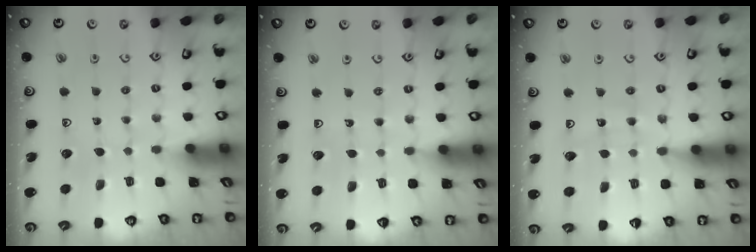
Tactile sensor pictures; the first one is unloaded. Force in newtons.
{"total": 3.5, "press": 2.7, "slide": 2.2}
{"total": 9.2, "press": 9.1, "slide": 1.1}